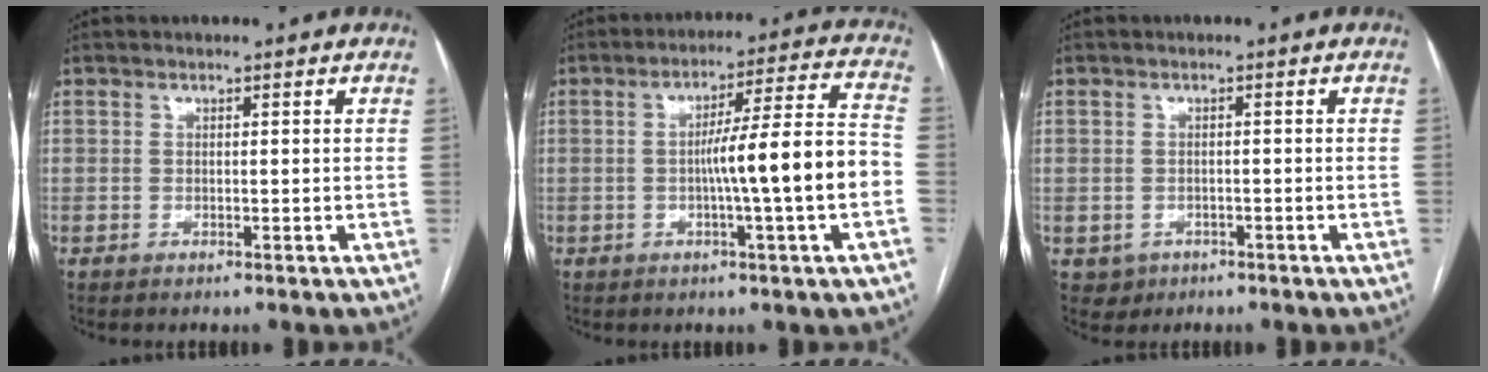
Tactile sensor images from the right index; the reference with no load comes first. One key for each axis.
{"total": 12.4, "fx": -2.4, "fy": -0.7, "fz": 12.2, "tx": -0.189, "ty": 0.015, "tz": -0.039}
{"total": 2.5, "fx": -1.1, "fy": 2.3, "fz": 0.2, "tx": 0.002, "ty": 0.008, "tz": -0.012}